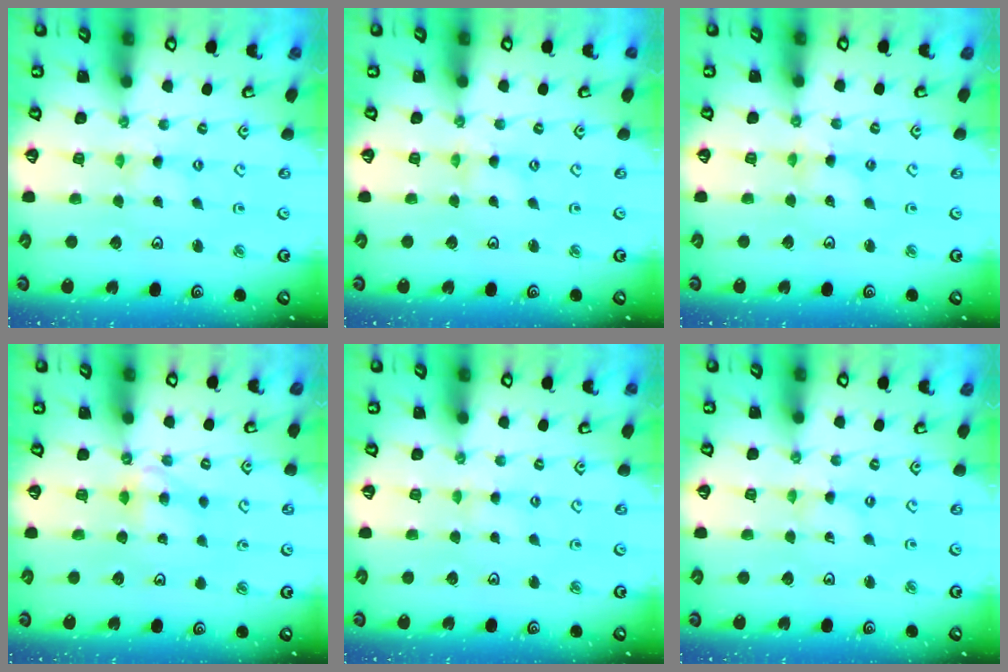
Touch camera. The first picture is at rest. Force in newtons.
{"total": 1.6, "press": 1.6, "slide": 0.2}
{"total": 2.6, "press": 2.6, "slide": 0.2}
{"total": 5.9, "press": 5.9, "slide": 0.4}
{"total": 2.5, "press": 2.5, "slide": 0.3}
{"total": 0.0}